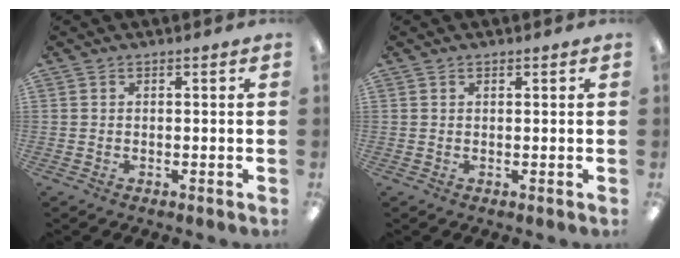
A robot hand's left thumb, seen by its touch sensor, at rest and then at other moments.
{"total": 0.8, "force": [0.6, 0.3, 0.4], "torque": [-0.010, 0.002, 0.010]}